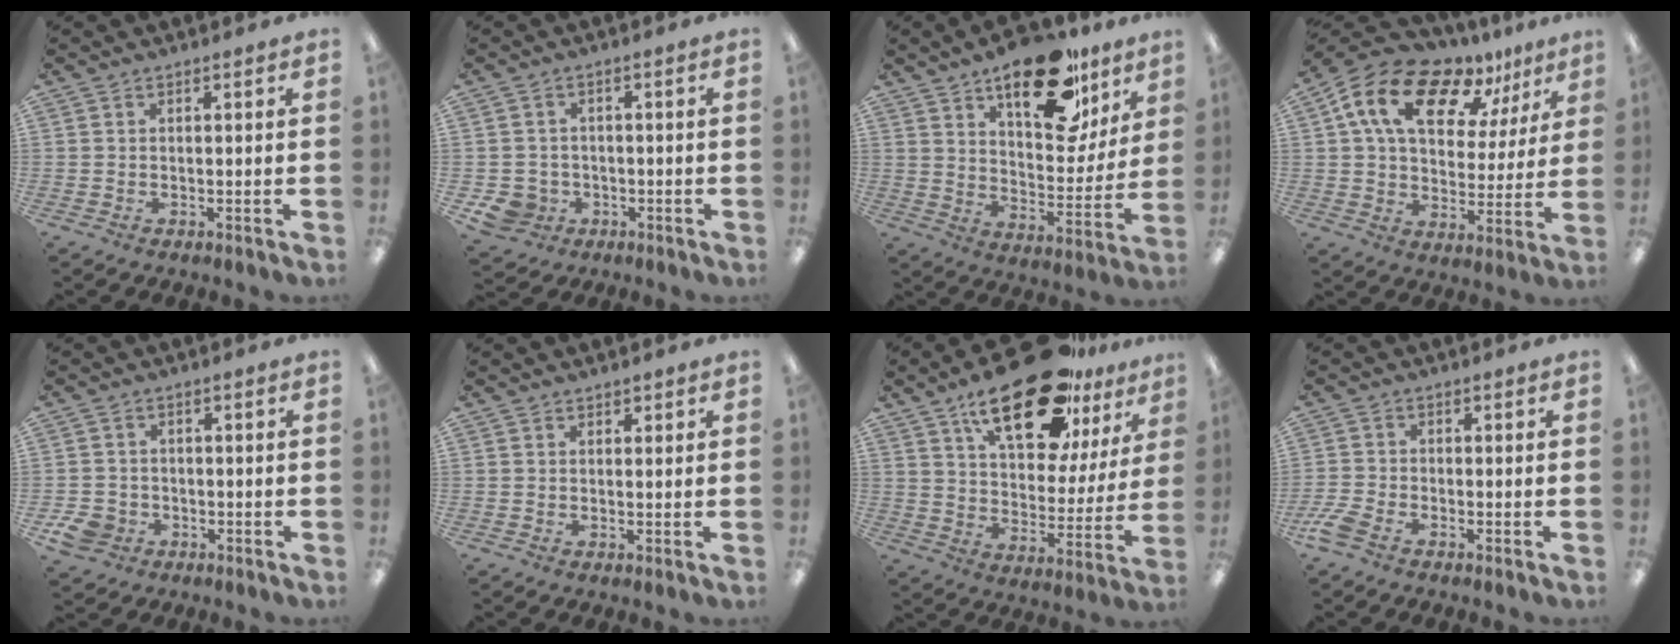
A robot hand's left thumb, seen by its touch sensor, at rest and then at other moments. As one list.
[{"total": 5.4, "force": [-2.4, 4.8, 1.0], "torque": [-0.033, 0.009, -0.047]}, {"total": 22.9, "force": [14.7, 10.5, 14.1], "torque": [-0.186, -0.087, 0.240]}, {"total": 17.5, "force": [11.0, 9.1, 10.0], "torque": [-0.178, -0.058, 0.194]}, {"total": 5.4, "force": [-2.9, 4.3, 1.5], "torque": [-0.041, 0.013, -0.054]}, {"total": 0.8, "force": [0.6, 0.5, 0.0], "torque": [0.001, 0.001, 0.010]}, {"total": 24.2, "force": [16.2, 9.8, 15.0], "torque": [-0.234, -0.094, 0.271]}, {"total": 4.1, "force": [-3.0, 1.9, 2.1], "torque": [-0.055, 0.003, -0.059]}]